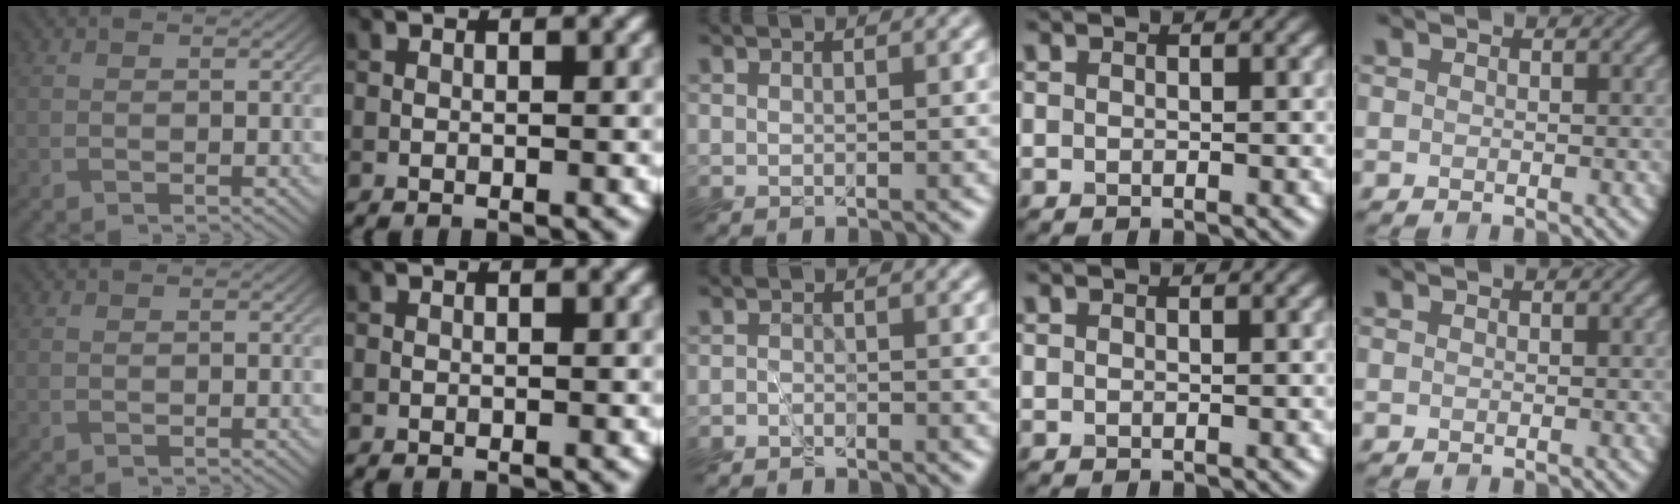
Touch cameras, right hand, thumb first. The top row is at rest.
{"middle": {"total": 1.0, "force": [-0.8, 0.5, 0.2], "torque": [0.004, 0.000, -0.021]}}